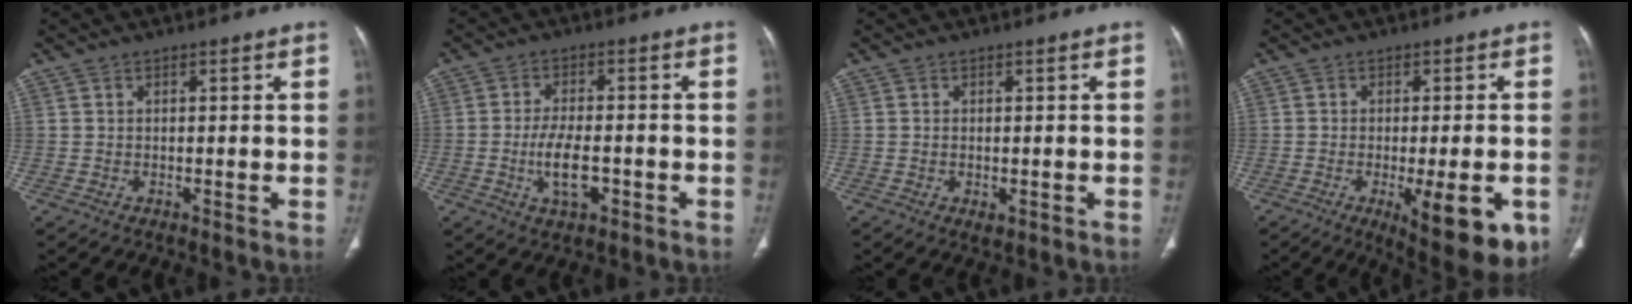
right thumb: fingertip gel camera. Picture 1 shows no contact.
{"total": 7.0, "force": [-2.0, 3.3, 5.9], "torque": [-0.109, 0.007, -0.032]}
{"total": 1.6, "force": [-0.4, 1.0, 1.2], "torque": [-0.022, -0.004, -0.003]}
{"total": 13.6, "force": [-4.8, 4.4, 11.9], "torque": [-0.128, -0.007, -0.051]}